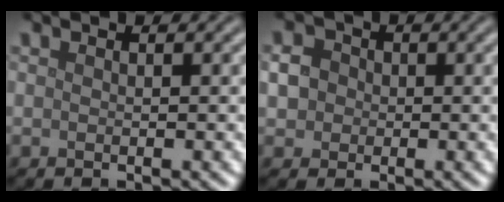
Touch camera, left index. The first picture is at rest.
{"total": 2.8, "force": [0.2, 2.6, 1.2], "torque": [-0.014, 0.010, -0.004]}